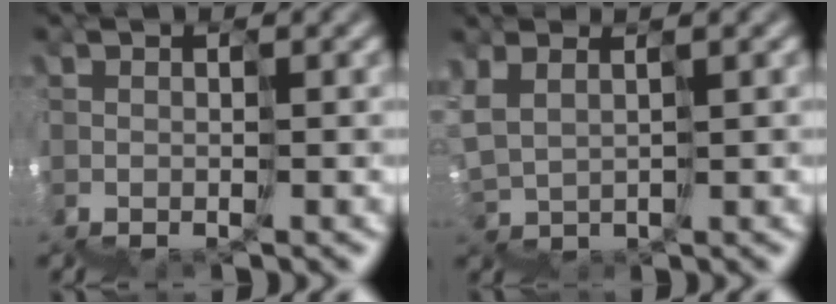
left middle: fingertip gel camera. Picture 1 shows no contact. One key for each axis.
{"total": 2.8, "fx": 2.3, "fy": -0.4, "fz": -1.6, "tx": 0.004, "ty": 0.030, "tz": 0.049}